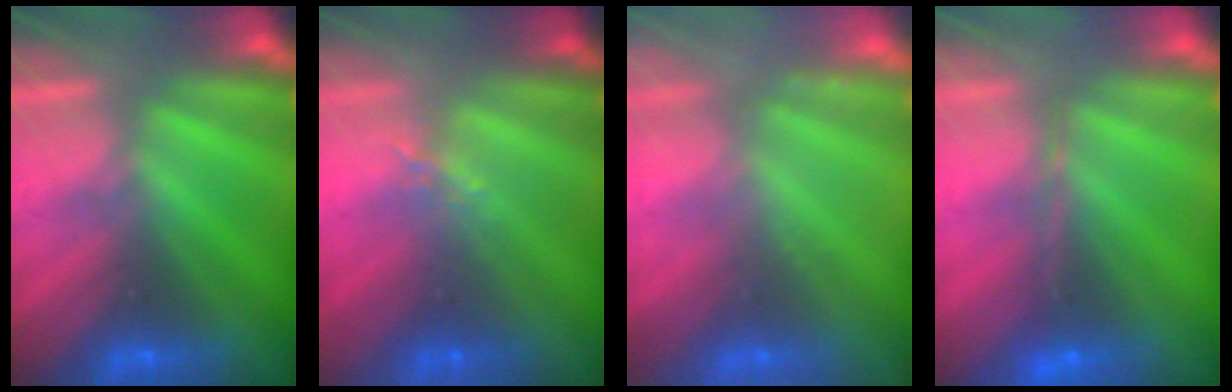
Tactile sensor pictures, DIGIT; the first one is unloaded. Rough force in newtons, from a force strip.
{"total": 1.3}
{"total": 2.2}
{"total": 1.7}